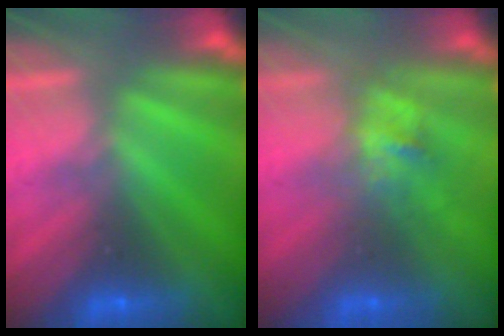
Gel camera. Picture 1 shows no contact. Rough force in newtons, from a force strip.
{"total": 2.9}